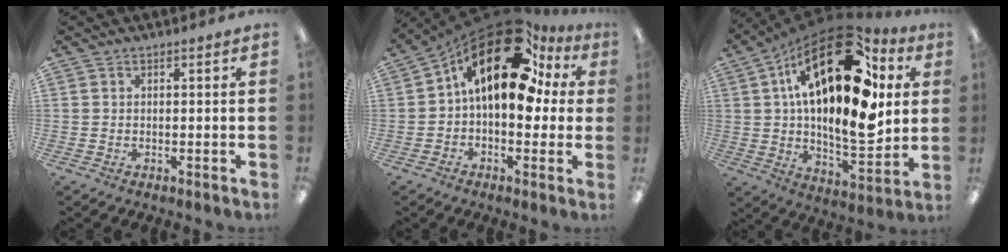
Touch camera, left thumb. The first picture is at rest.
{"total": 20.4, "force": [9.1, 10.2, 15.2], "torque": [-0.251, -0.052, 0.155]}
{"total": 29.2, "force": [10.3, 12.5, 24.3], "torque": [-0.406, -0.060, 0.165]}